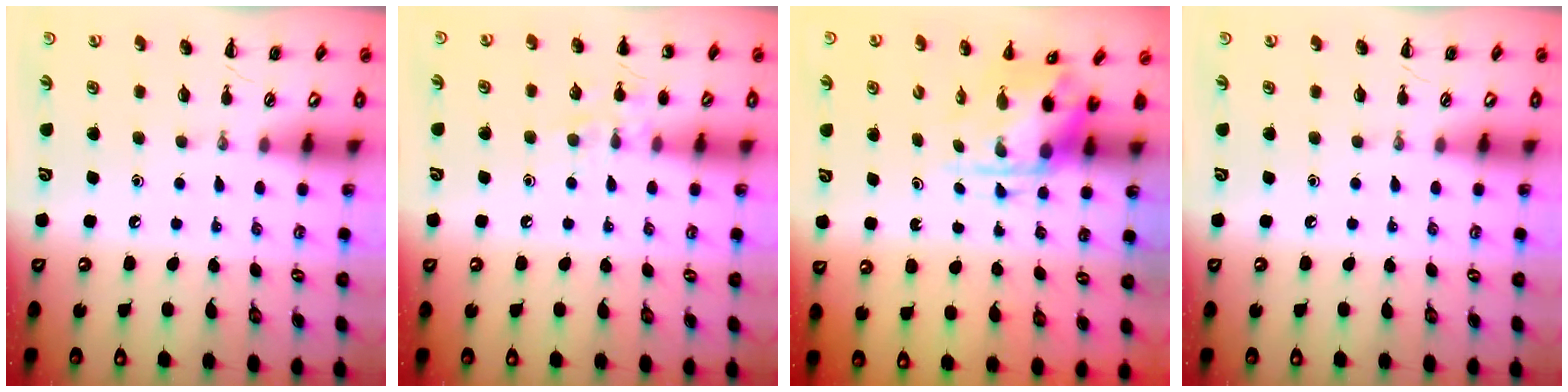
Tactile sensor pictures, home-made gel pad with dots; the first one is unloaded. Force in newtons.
{"total": 7.7, "press": 7.6, "slide": 1.5}
{"total": 3.9, "press": 3.8, "slide": 0.6}
{"total": 0.0}